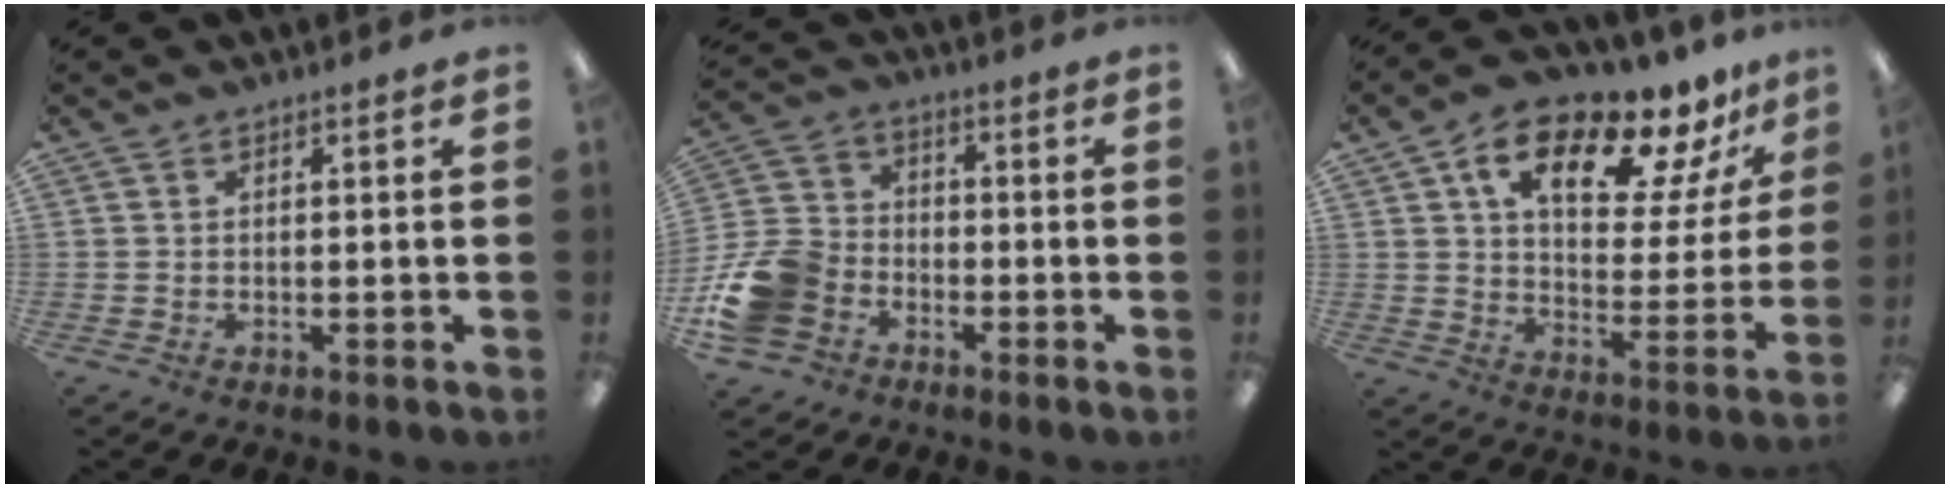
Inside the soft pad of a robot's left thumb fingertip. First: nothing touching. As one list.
[{"total": 13.4, "force": [-5.9, 10.3, 6.2], "torque": [-0.137, 0.053, -0.103]}, {"total": 15.8, "force": [10.5, 6.6, 9.9], "torque": [-0.155, -0.056, 0.174]}]